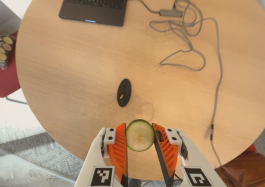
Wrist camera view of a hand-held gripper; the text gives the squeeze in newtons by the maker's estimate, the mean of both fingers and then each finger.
{"total": 10.3, "left": 10.7, "right": 9.9}